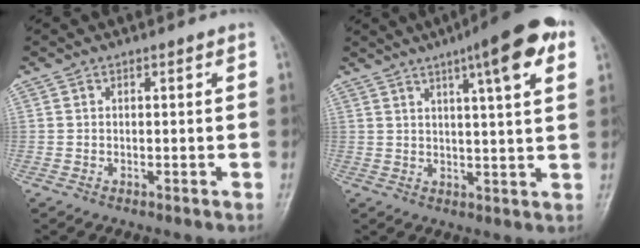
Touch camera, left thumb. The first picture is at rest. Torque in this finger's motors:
{"motor_torque": [1.93, 1.30, 1.88, -0.81, 0.31]}